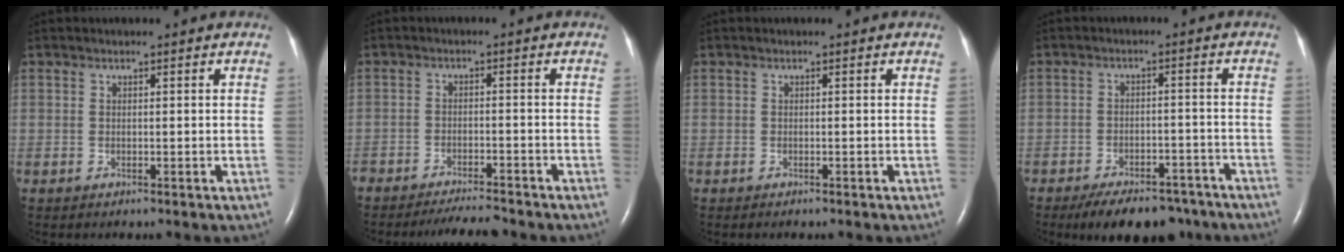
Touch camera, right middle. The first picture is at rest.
{"total": 5.8, "force": [-5.6, 0.4, 1.8], "torque": [-0.025, -0.014, -0.089]}
{"total": 0.0}
{"total": 11.4, "force": [-9.2, 4.7, 4.8], "torque": [-0.059, 0.004, -0.129]}